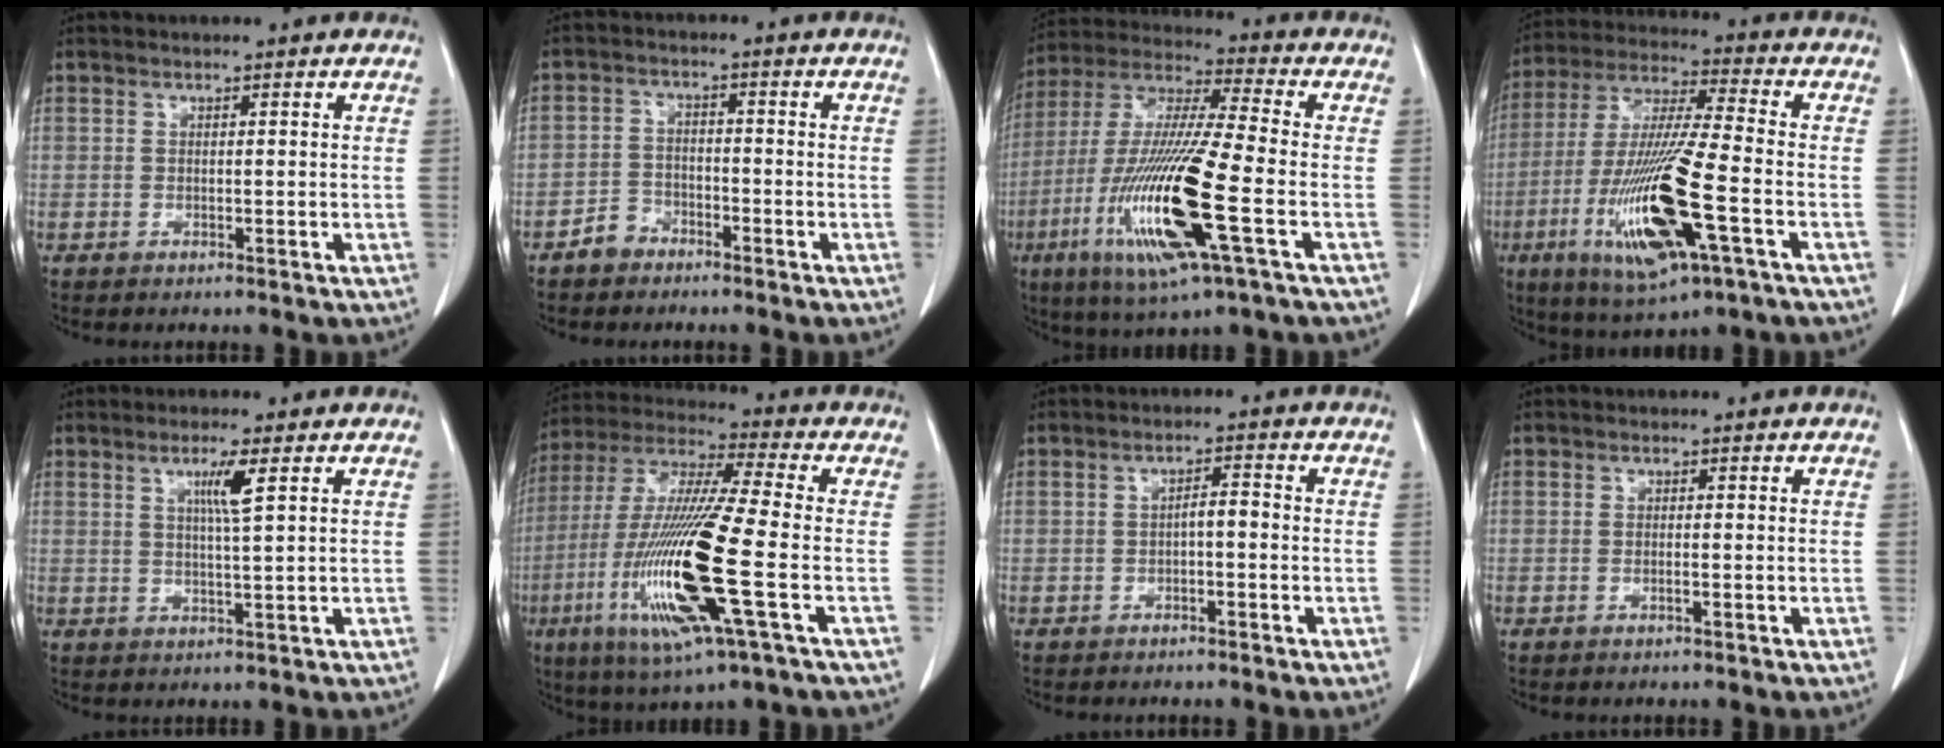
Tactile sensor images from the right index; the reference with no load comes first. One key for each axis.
{"total": 3.5, "fx": -2.6, "fy": 2.4, "fz": 0.5, "tx": -0.011, "ty": 0.010, "tz": -0.046}
{"total": 19.6, "fx": -6.0, "fy": 1.2, "fz": 18.6, "tx": -0.398, "ty": -0.028, "tz": -0.116}
{"total": 18.7, "fx": -6.4, "fy": 1.8, "fz": 17.5, "tx": -0.370, "ty": -0.031, "tz": -0.113}
{"total": 3.9, "fx": 1.6, "fy": -0.5, "fz": 3.5, "tx": -0.065, "ty": -0.005, "tz": 0.028}
{"total": 19.7, "fx": -5.4, "fy": 0.8, "fz": 18.9, "tx": -0.410, "ty": -0.025, "tz": -0.107}
{"total": 2.3, "fx": -0.6, "fy": 0.7, "fz": 2.1, "tx": -0.033, "ty": 0.007, "tz": -0.009}
{"total": 0.6, "fx": -0.3, "fy": 0.0, "fz": 0.6, "tx": -0.014, "ty": -0.001, "tz": -0.003}